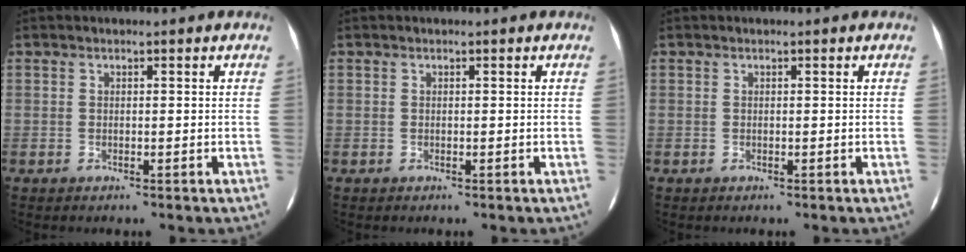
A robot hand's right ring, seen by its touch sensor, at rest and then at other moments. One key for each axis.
{"total": 0.0}
{"total": 0.0}